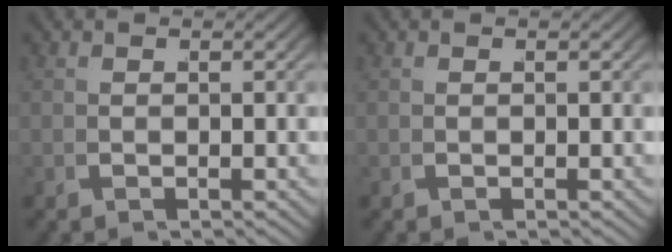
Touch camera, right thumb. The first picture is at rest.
{"total": 0.0}